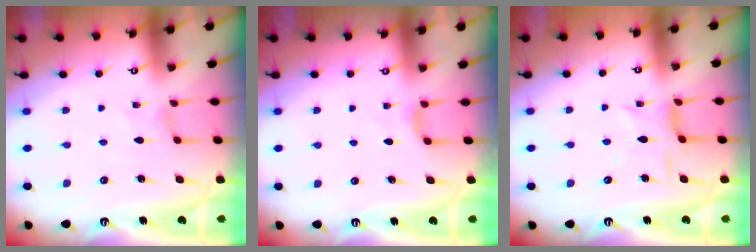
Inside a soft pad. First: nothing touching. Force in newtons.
{"total": 3.6, "press": 3.5, "slide": 0.7}
{"total": 4.9, "press": 4.8, "slide": 0.5}